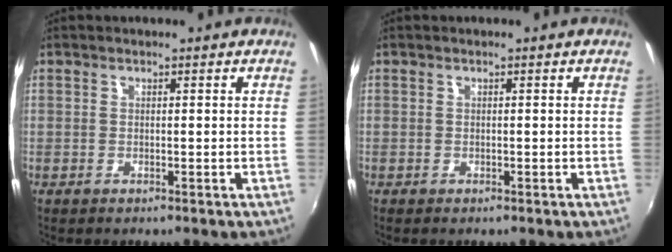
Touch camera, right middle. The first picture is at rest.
{"total": 0.0}